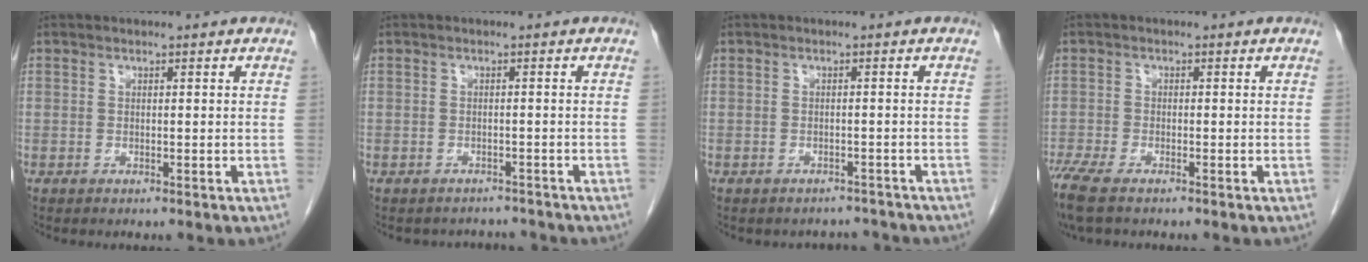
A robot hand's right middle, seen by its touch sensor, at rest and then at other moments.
{"total": 3.4, "force": [-3.2, 1.1, -0.4], "torque": [0.004, 0.004, -0.042]}
{"total": 3.2, "force": [-2.9, 1.2, -0.5], "torque": [0.009, 0.006, -0.038]}
{"total": 5.9, "force": [-4.6, 1.4, 3.6], "torque": [-0.074, -0.016, -0.083]}